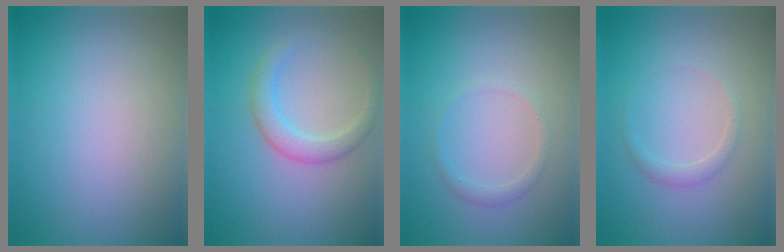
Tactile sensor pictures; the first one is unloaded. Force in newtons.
{"total": 2.5, "press": 2.5, "slide": 0.1}
{"total": 1.1, "press": 1.0, "slide": 0.1}
{"total": 1.1, "press": 1.1, "slide": 0.1}